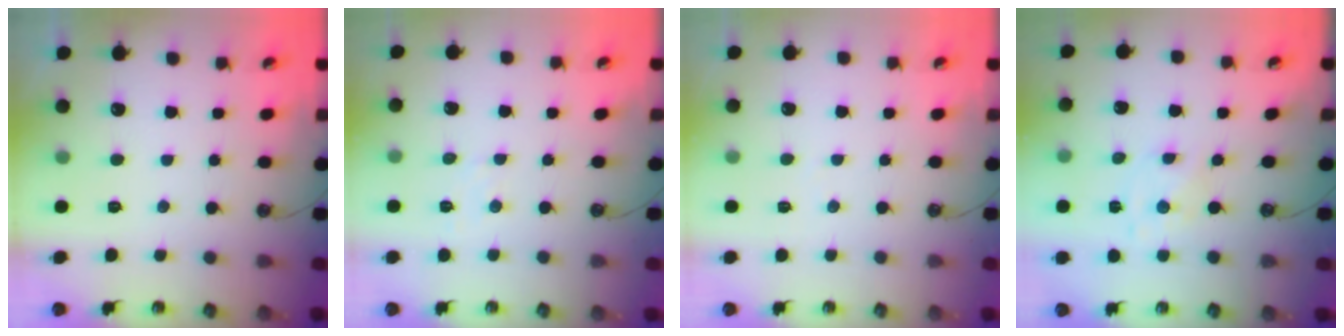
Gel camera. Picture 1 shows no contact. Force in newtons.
{"total": 3.7, "press": 3.6, "slide": 0.5}
{"total": 2.6, "press": 2.6, "slide": 0.4}
{"total": 1.5, "press": 1.4, "slide": 0.3}